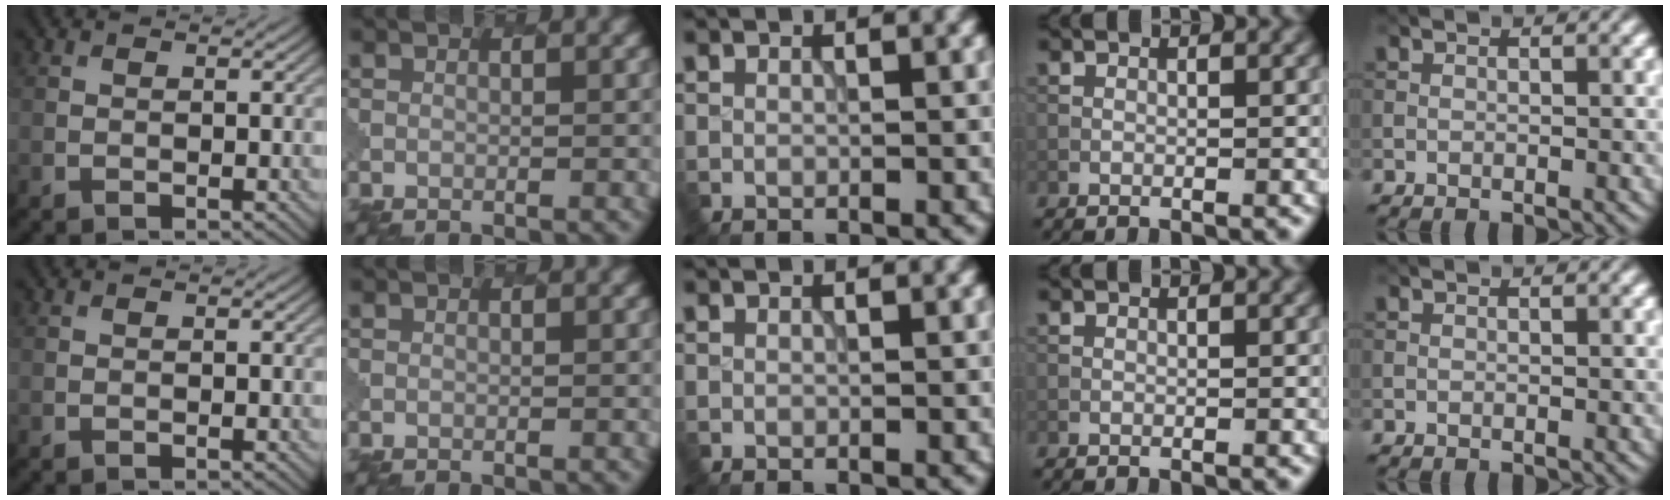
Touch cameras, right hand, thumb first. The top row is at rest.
{}